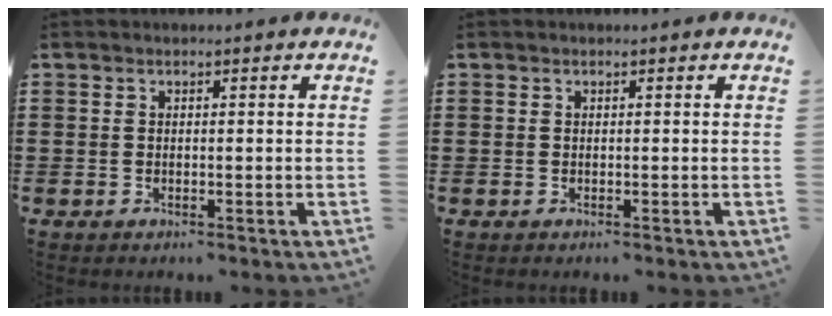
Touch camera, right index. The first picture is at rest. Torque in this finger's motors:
{"motor_torque": [-0.12, 0.08, 0.01, 0.00]}